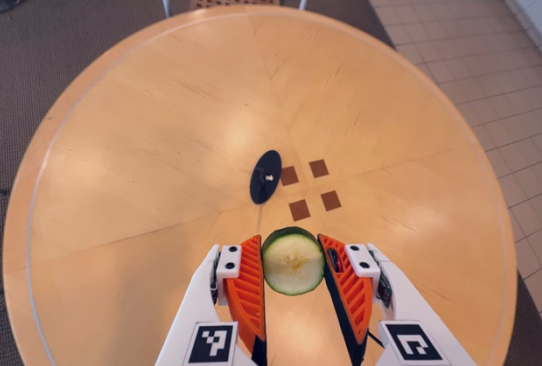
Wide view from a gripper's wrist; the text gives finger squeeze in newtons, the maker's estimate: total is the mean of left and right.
{"total": 8.3, "left": 8.1, "right": 8.4}